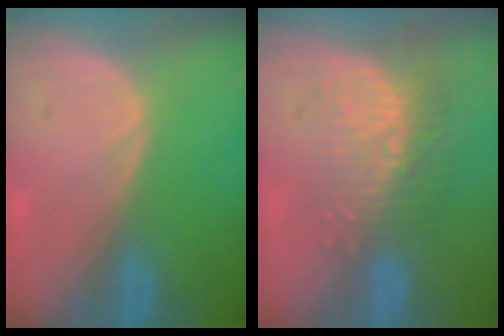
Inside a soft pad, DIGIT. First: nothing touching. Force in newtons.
{"total": 9.6, "press": 8.5, "slide": 4.4}